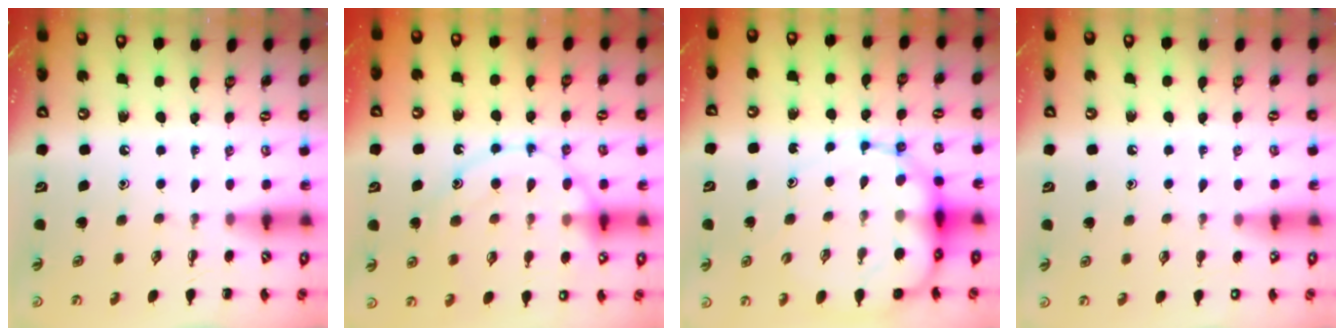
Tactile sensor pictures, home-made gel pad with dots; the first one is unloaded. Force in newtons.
{"total": 14.9, "press": 14.9, "slide": 0.8}
{"total": 14.2, "press": 13.6, "slide": 3.9}
{"total": 1.4, "press": 1.4, "slide": 0.1}